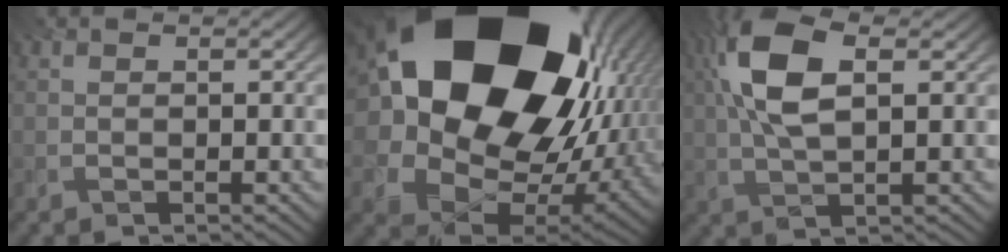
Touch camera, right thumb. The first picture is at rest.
{"total": 24.5, "force": [7.4, 17.9, 15.0], "torque": [-0.338, -0.042, 0.167]}
{"total": 10.0, "force": [2.6, 4.3, 8.6], "torque": [-0.195, 0.013, 0.041]}